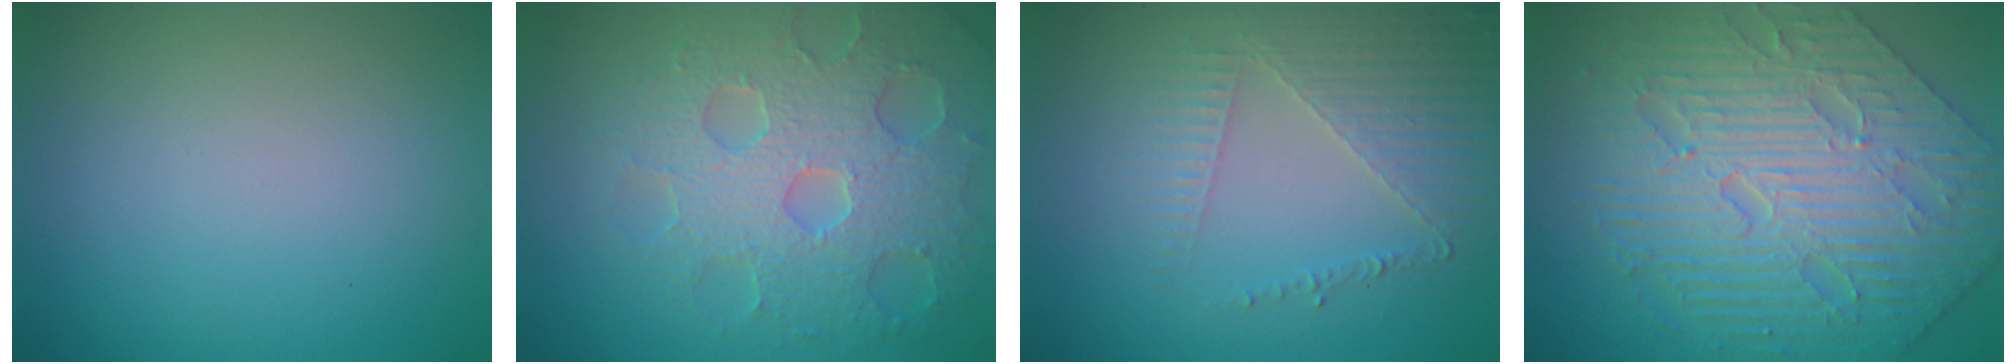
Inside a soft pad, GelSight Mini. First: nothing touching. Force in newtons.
{"total": 7.5, "press": 5.8, "slide": 4.8}
{"total": 4.4, "press": 2.9, "slide": 3.3}
{"total": 8.9, "press": 6.8, "slide": 5.7}